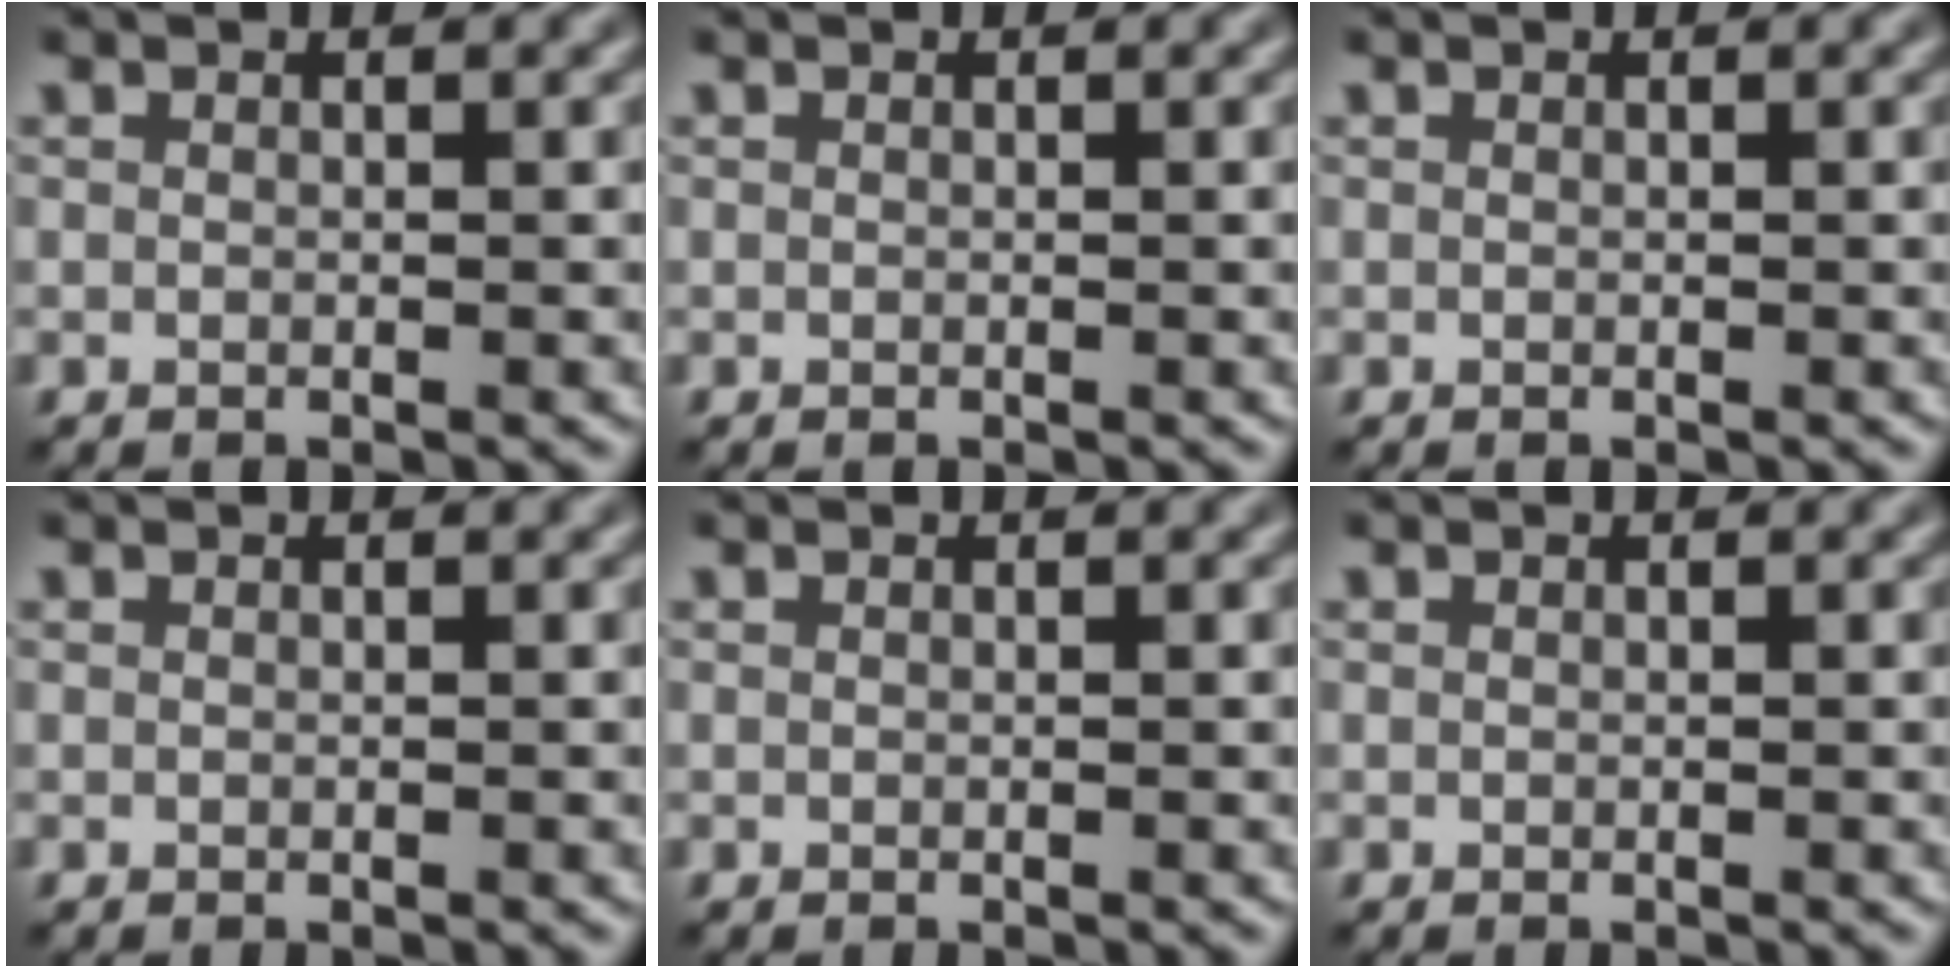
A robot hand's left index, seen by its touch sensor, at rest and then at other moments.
{"total": 0.0}
{"total": 0.0}
{"total": 0.0}
{"total": 0.0}
{"total": 0.0}